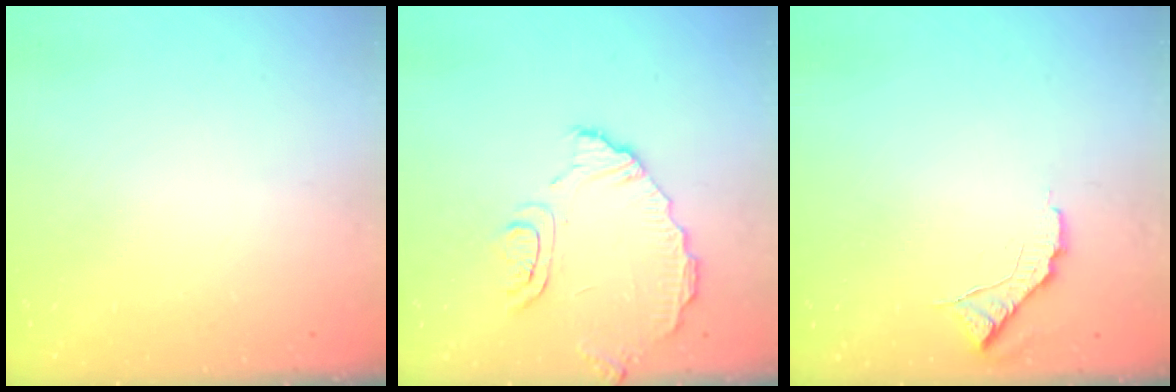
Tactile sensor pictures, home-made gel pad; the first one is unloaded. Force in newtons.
{"total": 9.1, "press": 9.1, "slide": 1.1}
{"total": 6.7, "press": 6.7, "slide": 0.6}